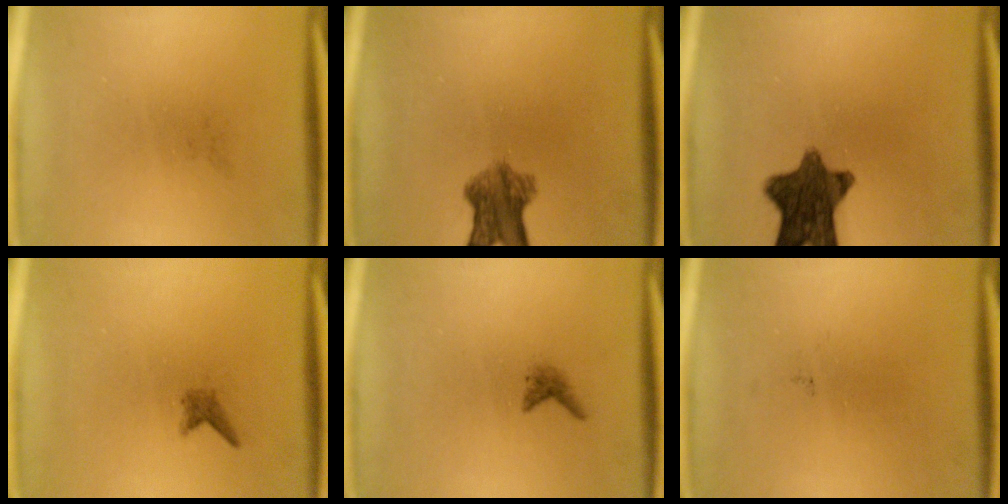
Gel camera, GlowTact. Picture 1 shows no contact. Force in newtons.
{"total": 6.1}
{"total": 10.8}
{"total": 1.0}
{"total": 1.0}
{"total": 0.0}